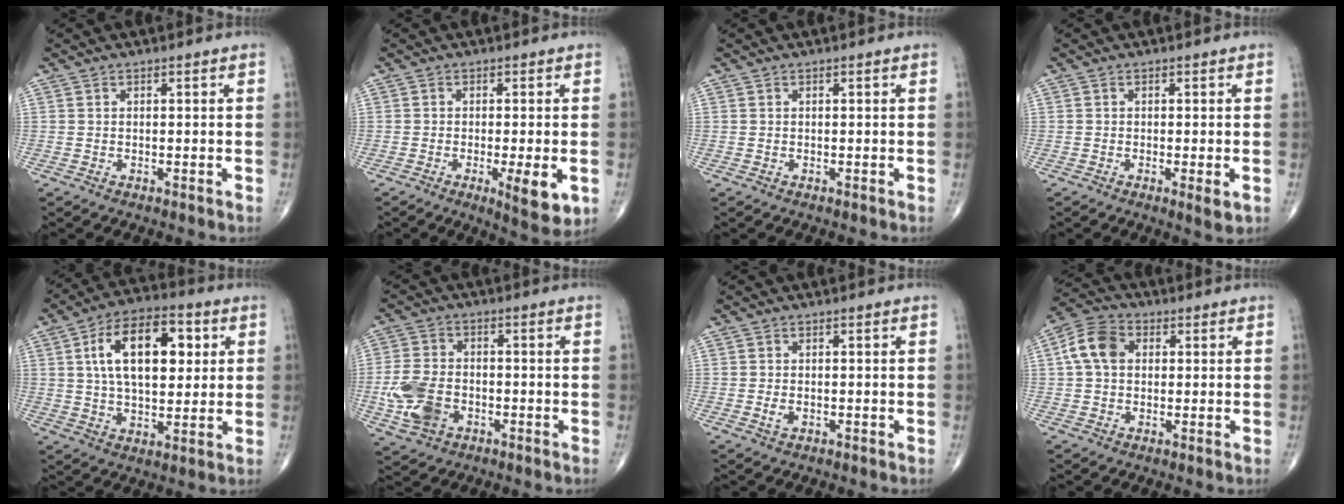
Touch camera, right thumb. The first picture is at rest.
{"total": 7.1, "force": [-2.0, 1.6, 6.6], "torque": [-0.093, -0.017, -0.029]}
{"total": 0.0}
{"total": 2.6, "force": [-0.8, 0.4, 2.4], "torque": [-0.040, -0.010, -0.014]}
{"total": 16.8, "force": [4.2, 9.0, 13.6], "torque": [-0.201, 0.005, 0.067]}
{"total": 9.5, "force": [-2.8, 6.5, 6.4], "torque": [-0.132, 0.009, -0.052]}
{"total": 1.5, "force": [-0.4, 0.9, 1.2], "torque": [-0.024, 0.000, -0.008]}
{"total": 7.8, "force": [1.3, 5.7, 5.2], "torque": [-0.099, 0.020, 0.016]}